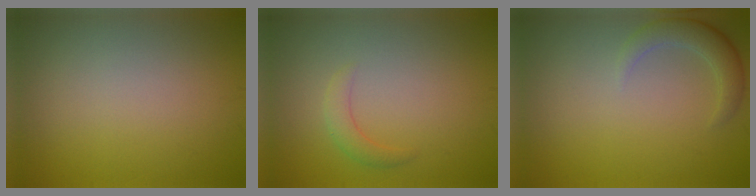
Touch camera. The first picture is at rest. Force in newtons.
{"total": 1.6, "press": 1.6, "slide": 0.2}
{"total": 2.8, "press": 2.7, "slide": 0.4}